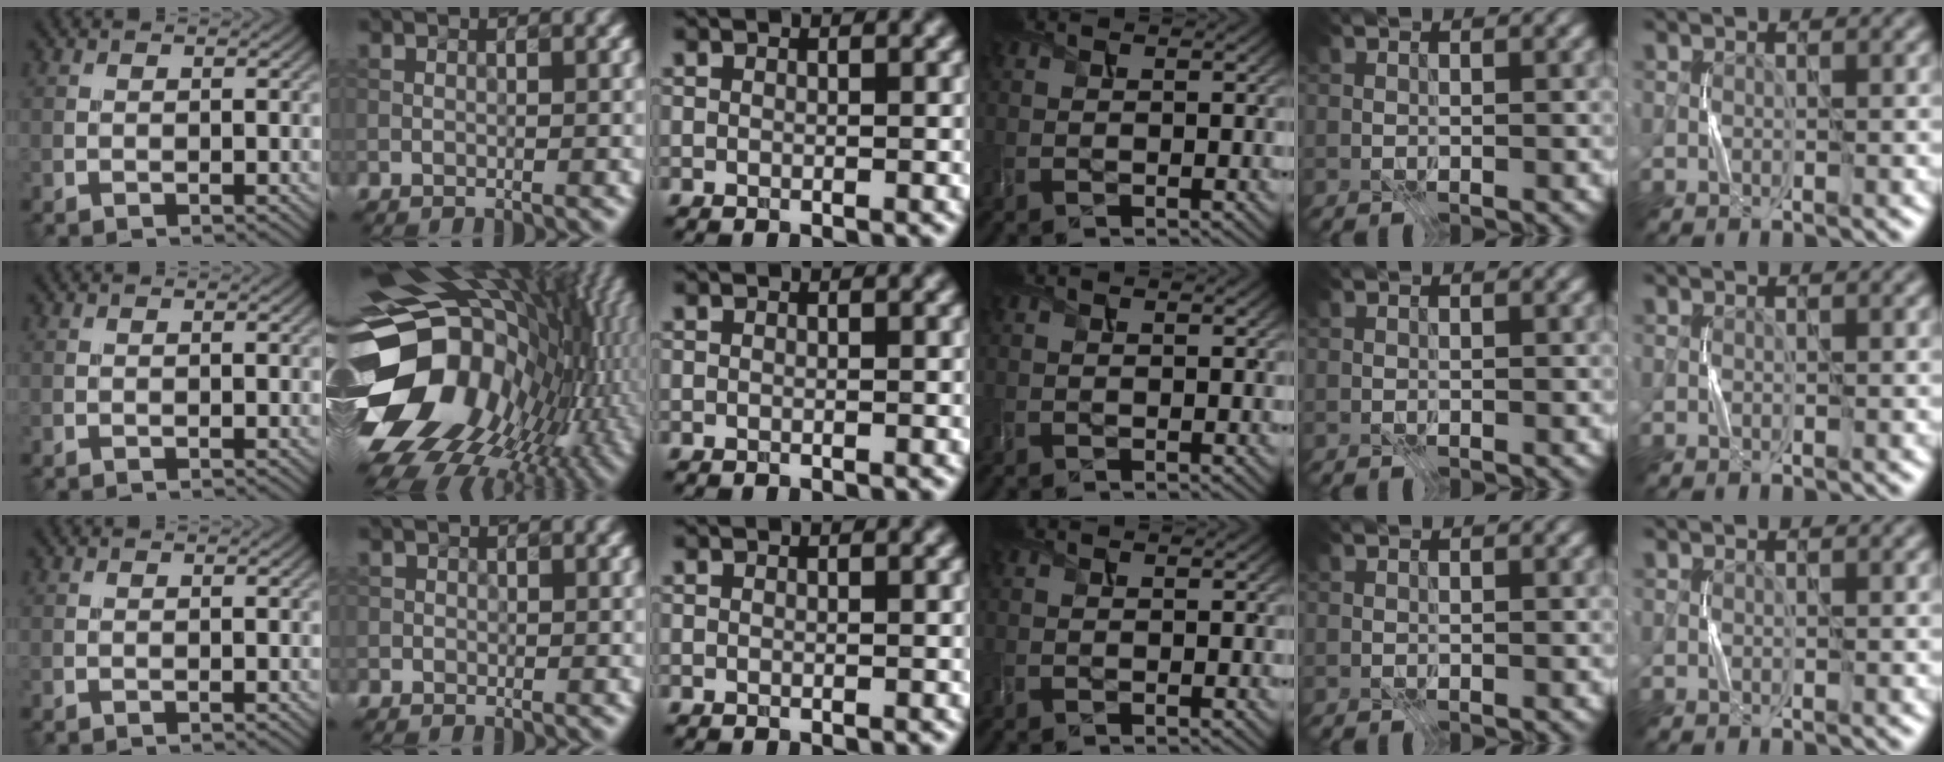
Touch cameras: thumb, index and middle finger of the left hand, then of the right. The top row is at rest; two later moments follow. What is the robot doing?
{"motion": "press", "object": "joystick"}